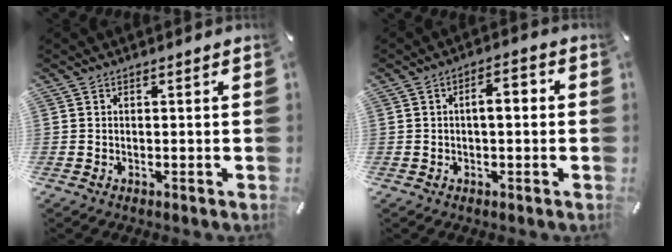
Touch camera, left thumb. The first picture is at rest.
{"total": 5.0, "force": [0.1, 2.2, 4.4], "torque": [-0.068, 0.011, -0.006]}